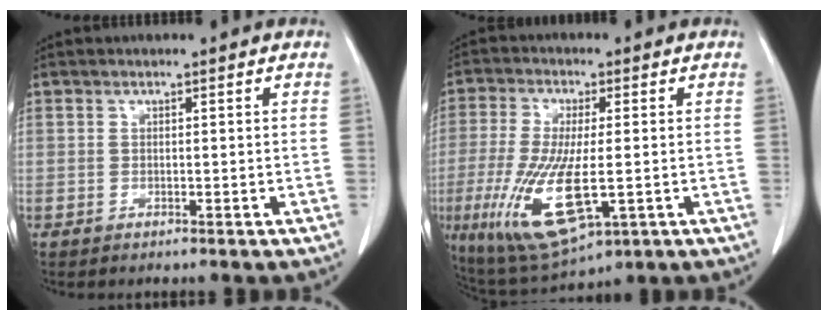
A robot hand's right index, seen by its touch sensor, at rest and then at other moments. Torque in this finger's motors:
{"motor_torque": [1.87, -0.27, 1.05, 0.21]}